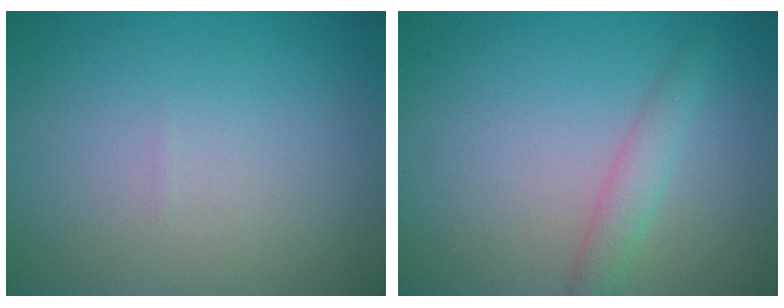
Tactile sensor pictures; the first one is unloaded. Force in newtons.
{"total": 1.9, "press": 1.9, "slide": 0.0}